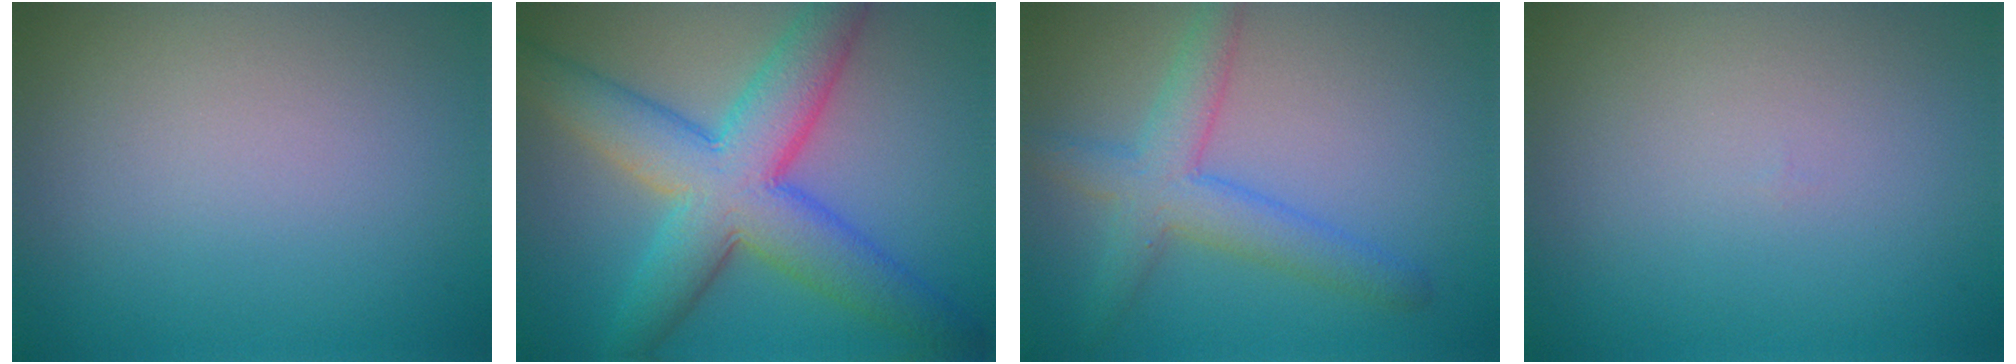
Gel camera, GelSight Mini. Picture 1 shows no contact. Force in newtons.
{"total": 9.4, "press": 9.4, "slide": 0.1}
{"total": 4.3, "press": 4.3, "slide": 0.1}
{"total": 0.0}